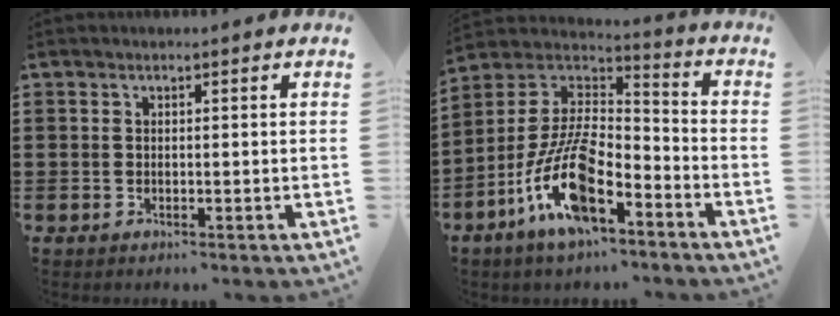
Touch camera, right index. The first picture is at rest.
{"total": 14.1, "force": [-7.6, 5.3, 10.7], "torque": [-0.244, 0.004, -0.151]}